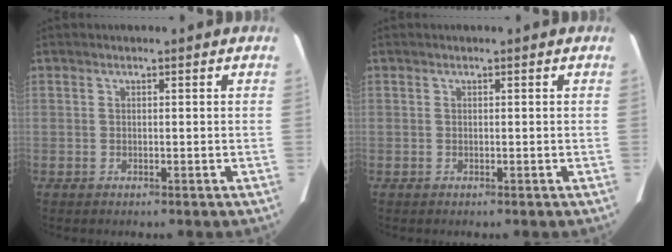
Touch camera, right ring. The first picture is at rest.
{"total": 0.0}